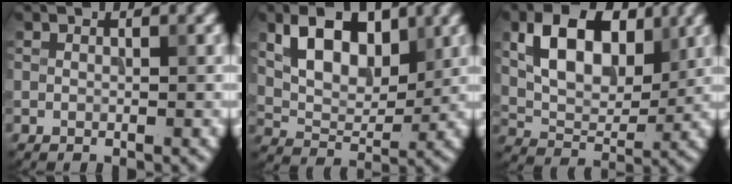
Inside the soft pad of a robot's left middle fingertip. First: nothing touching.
{"total": 6.8, "force": [2.7, 4.0, 4.7], "torque": [-0.085, -0.005, 0.046]}
{"total": 8.2, "force": [2.7, 5.1, 5.9], "torque": [-0.101, -0.003, 0.048]}